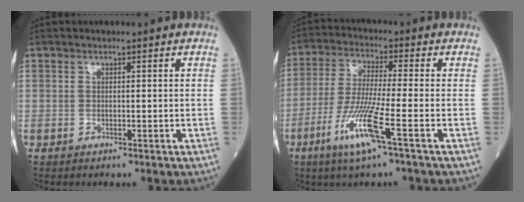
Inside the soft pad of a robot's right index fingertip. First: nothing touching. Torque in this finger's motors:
{"motor_torque": [0.21, -0.23, 0.19, 0.13]}